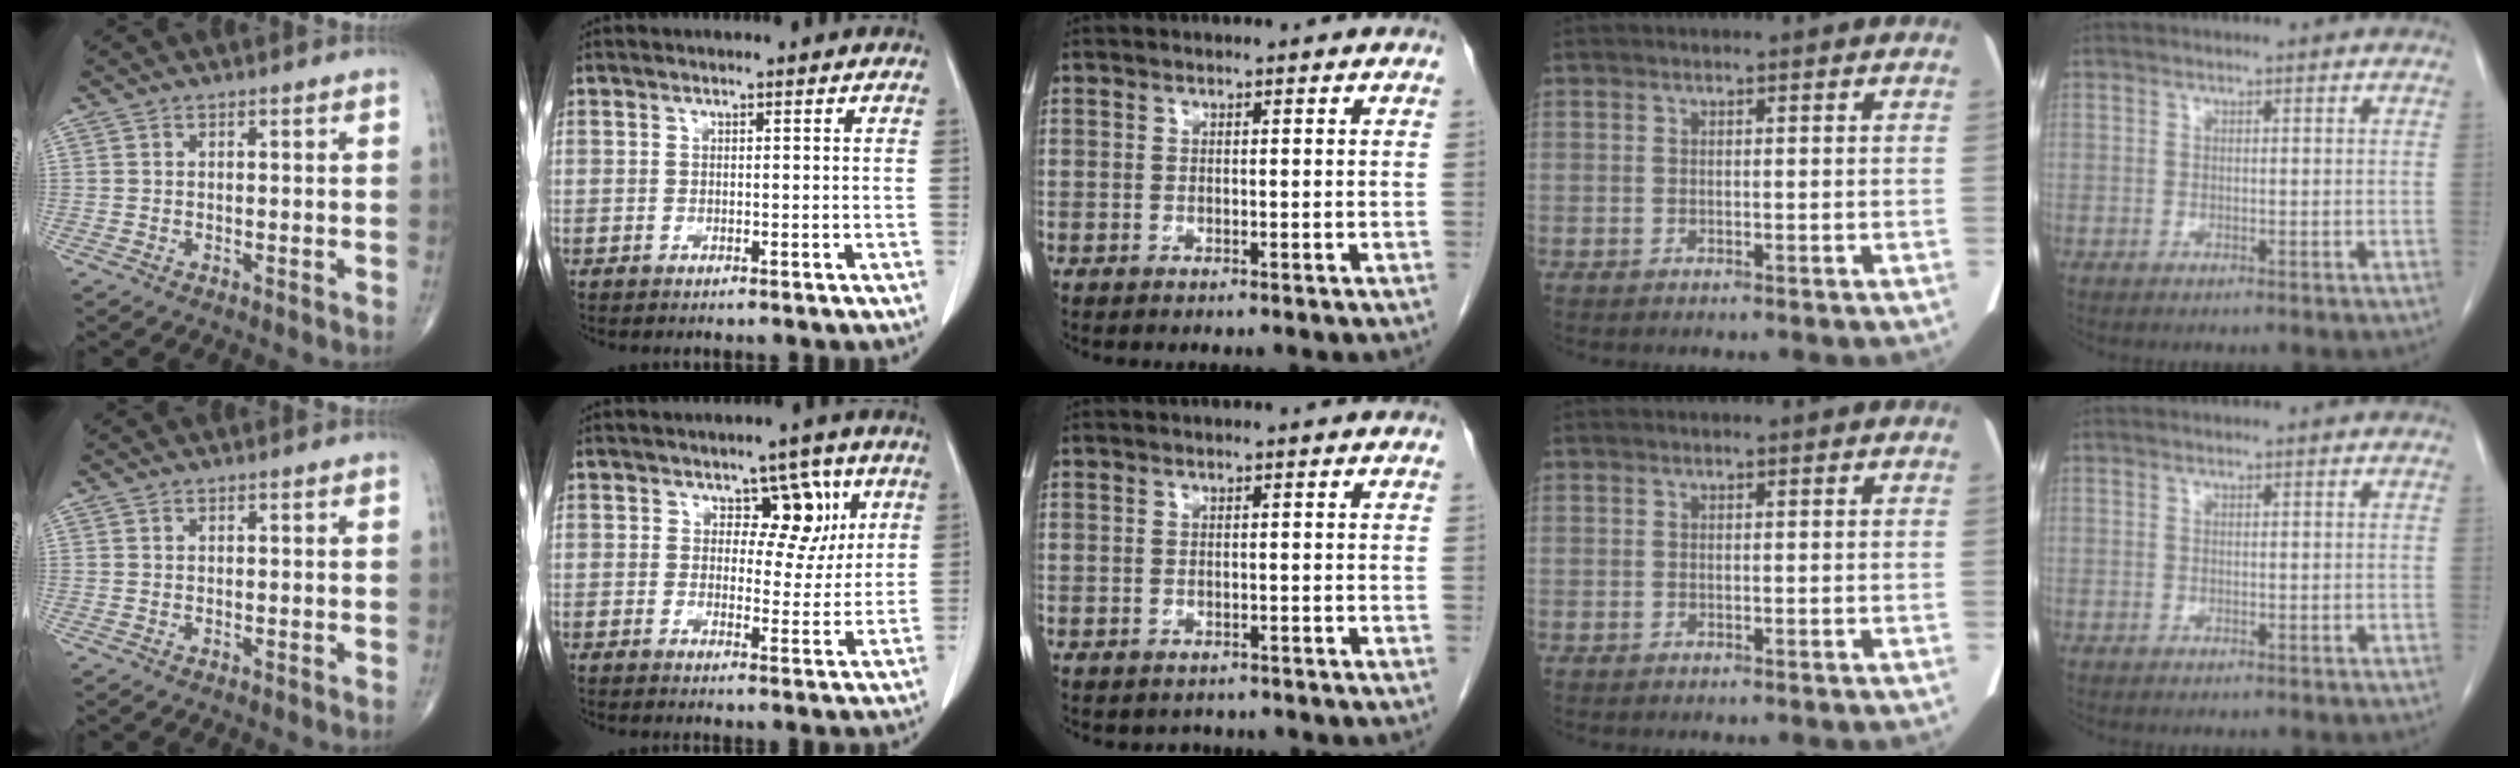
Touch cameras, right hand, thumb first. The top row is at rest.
{"index": {"total": 6.6, "force": [2.6, 4.2, 4.4], "torque": [-0.040, 0.010, 0.035]}, "middle": {"total": 1.7, "force": [-1.4, 0.9, 0.0], "torque": [-0.005, 0.000, -0.019]}}